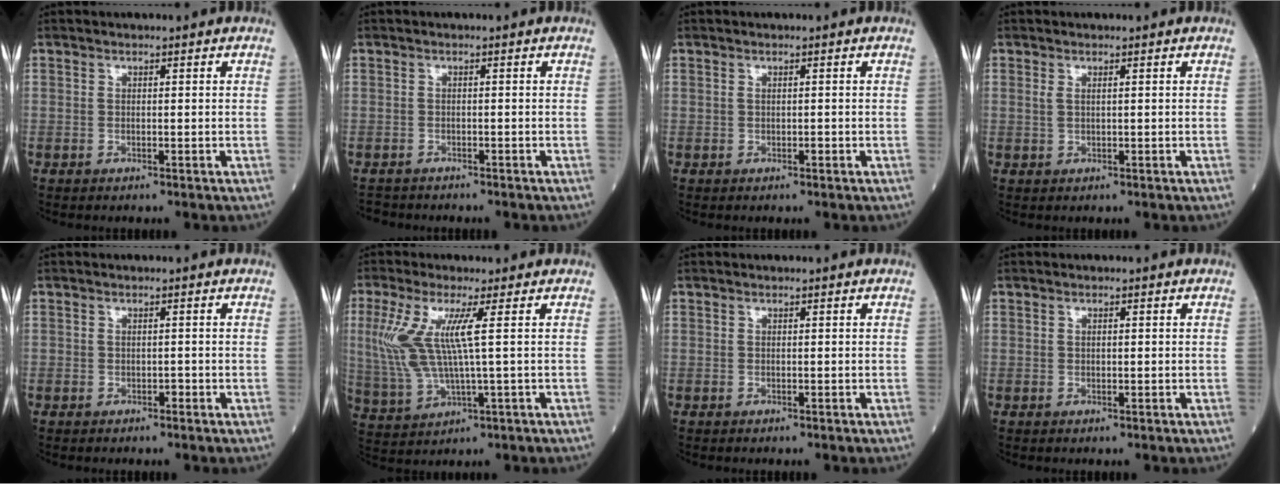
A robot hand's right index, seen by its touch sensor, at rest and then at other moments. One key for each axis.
{"total": 2.3, "fx": -2.1, "fy": 0.8, "fz": -0.3, "tx": 0.000, "ty": -0.005, "tz": -0.039}
{"total": 0.6, "fx": -0.1, "fy": 0.2, "fz": 0.6, "tx": -0.013, "ty": -0.001, "tz": 0.001}
{"total": 1.1, "fx": 0.4, "fy": 0.2, "fz": 1.0, "tx": -0.027, "ty": 0.005, "tz": 0.010}
{"total": 0.6, "fx": -0.2, "fy": 0.4, "fz": 0.4, "tx": -0.006, "ty": 0.001, "tz": -0.005}
{"total": 9.1, "fx": 1.8, "fy": 0.8, "fz": 8.9, "tx": -0.223, "ty": 0.001, "tz": 0.041}
{"total": 0.0}
{"total": 0.6, "fx": 0.1, "fy": 0.2, "fz": 0.5, "tx": -0.010, "ty": 0.000, "tz": 0.002}